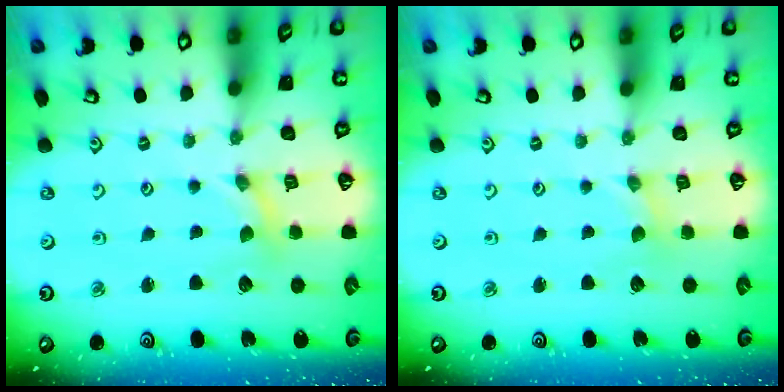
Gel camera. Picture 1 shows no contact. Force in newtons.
{"total": 0.0}